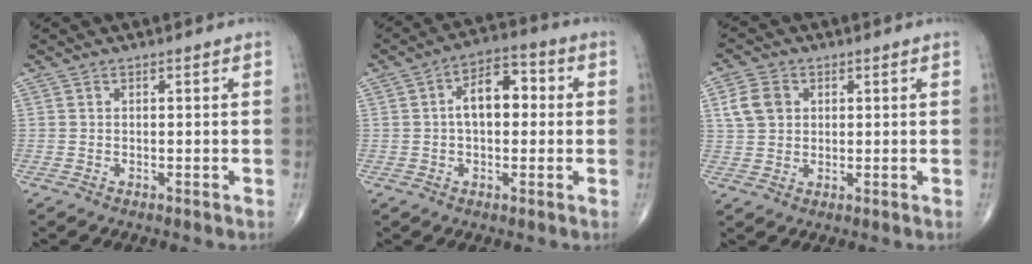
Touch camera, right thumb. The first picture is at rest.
{"total": 9.0, "force": [0.8, 5.2, 7.4], "torque": [-0.098, 0.025, 0.002]}
{"total": 5.8, "force": [1.6, 4.6, 3.2], "torque": [-0.048, 0.001, 0.029]}